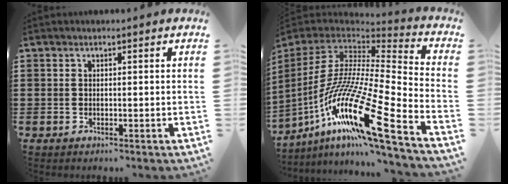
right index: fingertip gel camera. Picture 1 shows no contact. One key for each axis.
{"total": 20.2, "fx": -11.0, "fy": 3.2, "fz": 16.6, "tx": -0.352, "ty": -0.003, "tz": -0.212}